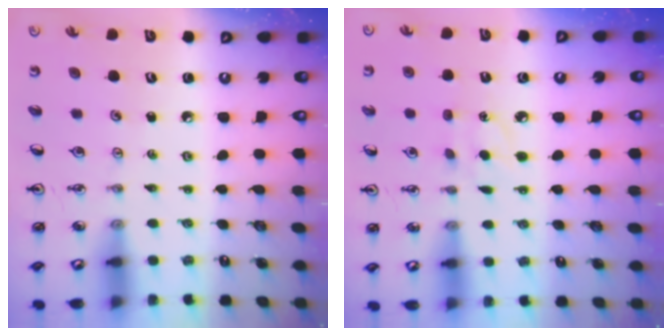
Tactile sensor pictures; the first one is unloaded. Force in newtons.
{"total": 5.4, "press": 5.4, "slide": 0.6}